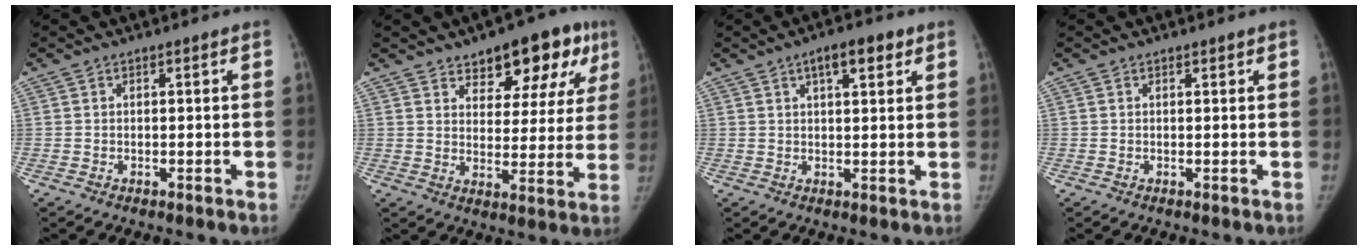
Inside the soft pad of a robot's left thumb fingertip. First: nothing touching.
{"total": 14.8, "force": [8.9, 7.3, 9.4], "torque": [-0.065, -0.031, 0.121]}
{"total": 5.8, "force": [3.0, 2.2, 4.5], "torque": [-0.055, -0.005, 0.042]}
{"total": 0.5, "force": [0.4, 0.3, 0.2], "torque": [-0.002, -0.003, 0.006]}